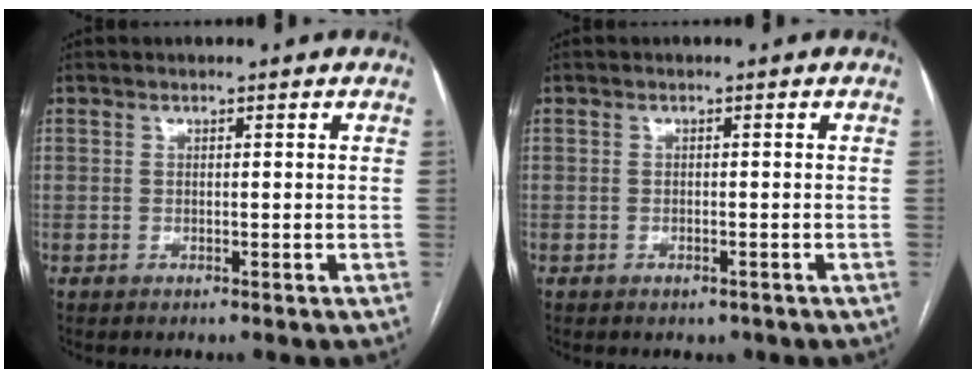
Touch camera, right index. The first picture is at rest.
{"total": 1.1, "force": [-0.7, 0.8, 0.5], "torque": [-0.005, 0.001, -0.003]}